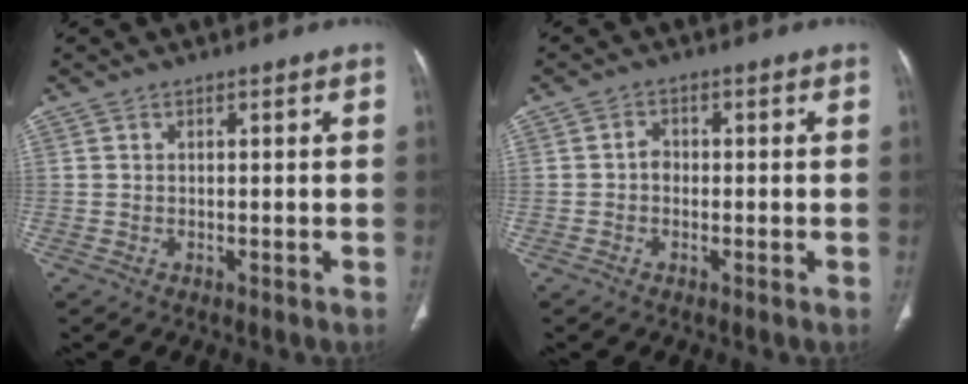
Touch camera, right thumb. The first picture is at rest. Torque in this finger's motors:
{"motor_torque": [0.36, 0.11, 0.23, -0.37, -0.02]}